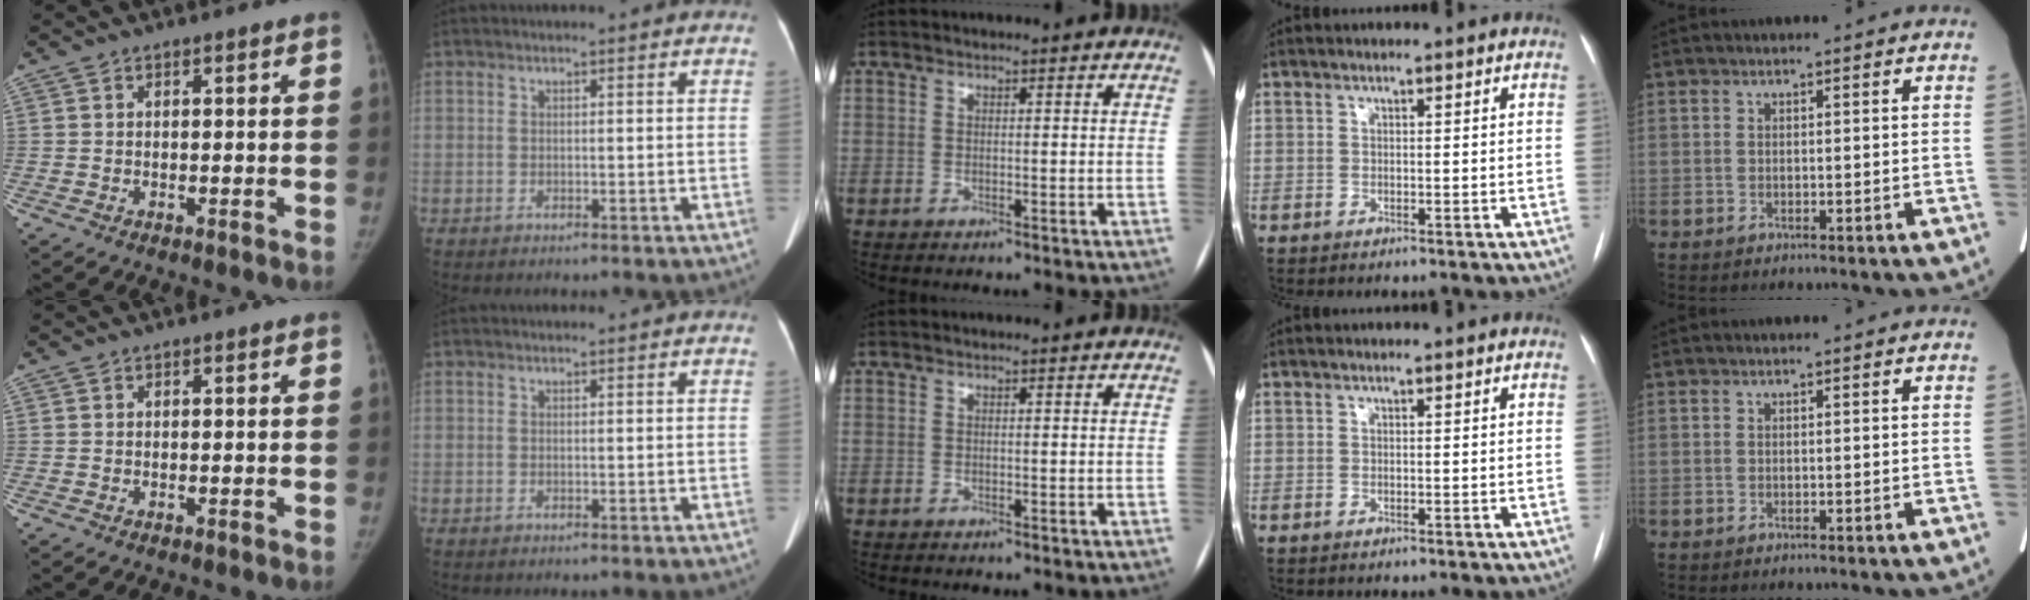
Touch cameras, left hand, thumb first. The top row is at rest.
{}